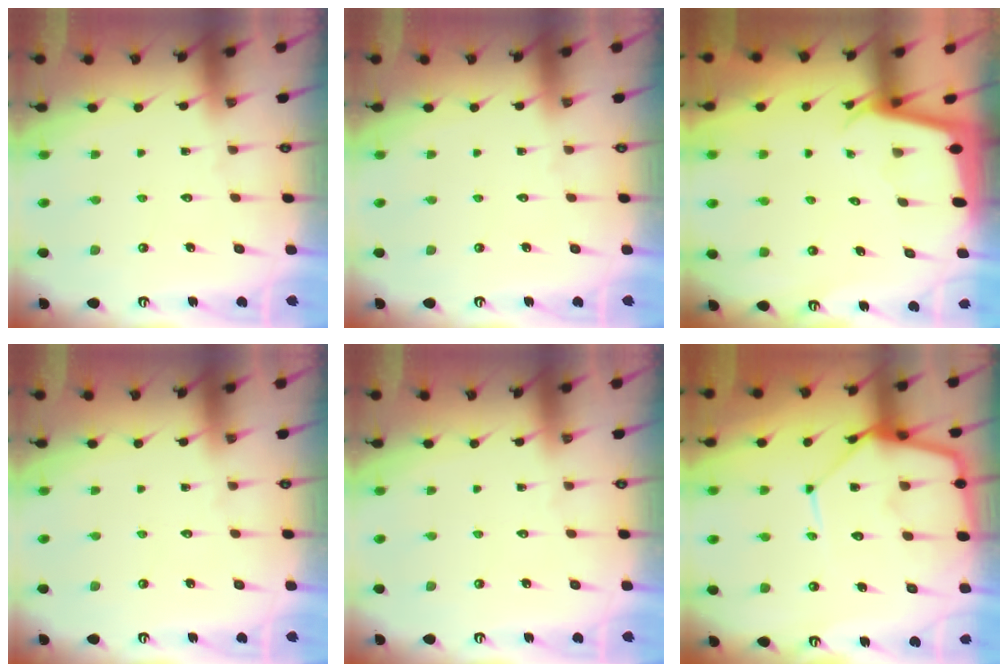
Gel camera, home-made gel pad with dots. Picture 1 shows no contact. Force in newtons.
{"total": 0.0}
{"total": 2.0, "press": 2.0, "slide": 0.1}
{"total": 0.0}
{"total": 0.0}
{"total": 15.4, "press": 15.4, "slide": 1.4}